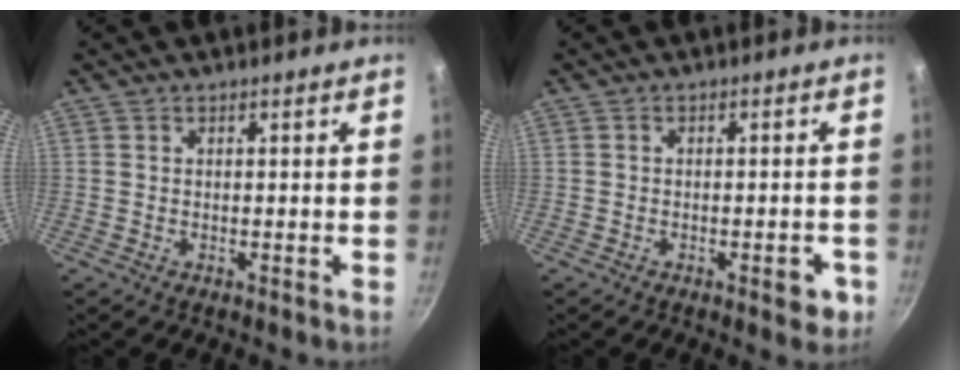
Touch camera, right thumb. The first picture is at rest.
{"total": 4.1, "force": [-1.7, 1.7, 3.2], "torque": [-0.028, 0.011, -0.020]}